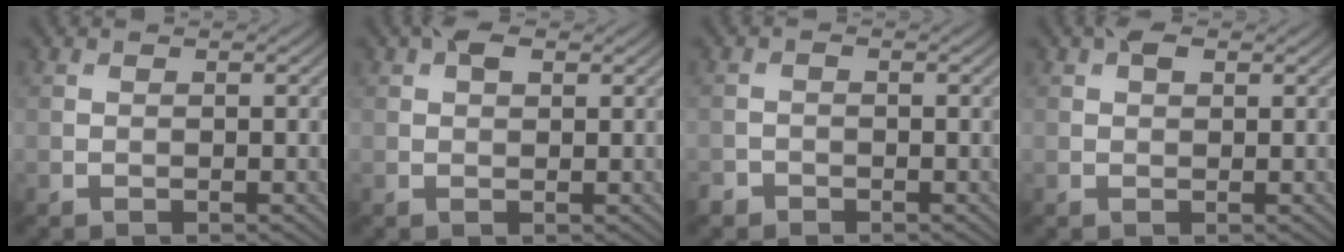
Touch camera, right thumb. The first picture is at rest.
{"total": 2.3, "force": [1.1, 1.2, 1.5], "torque": [-0.027, 0.006, 0.017]}
{"total": 1.4, "force": [-1.2, 0.7, 0.0], "torque": [0.001, 0.002, -0.024]}
{"total": 1.7, "force": [0.9, 1.0, 1.1], "torque": [-0.020, 0.006, 0.013]}